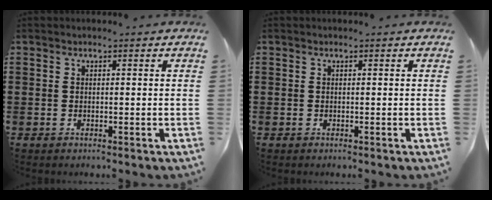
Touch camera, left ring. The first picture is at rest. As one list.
[{"total": 0.0}]